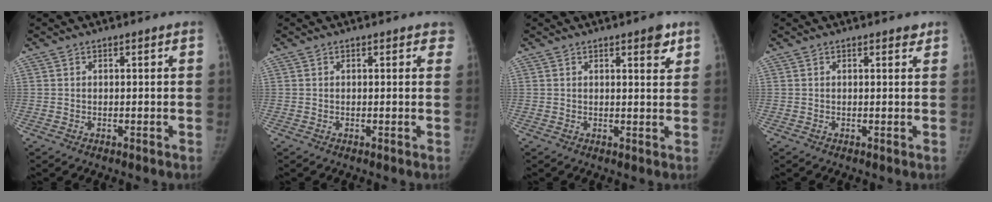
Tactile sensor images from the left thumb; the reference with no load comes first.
{"total": 1.8, "force": [1.4, 1.1, 0.5], "torque": [0.019, -0.004, 0.001]}
{"total": 3.4, "force": [2.1, 1.2, 2.4], "torque": [-0.022, -0.011, 0.025]}
{"total": 0.9, "force": [0.7, 0.5, 0.3], "torque": [0.001, -0.005, 0.005]}